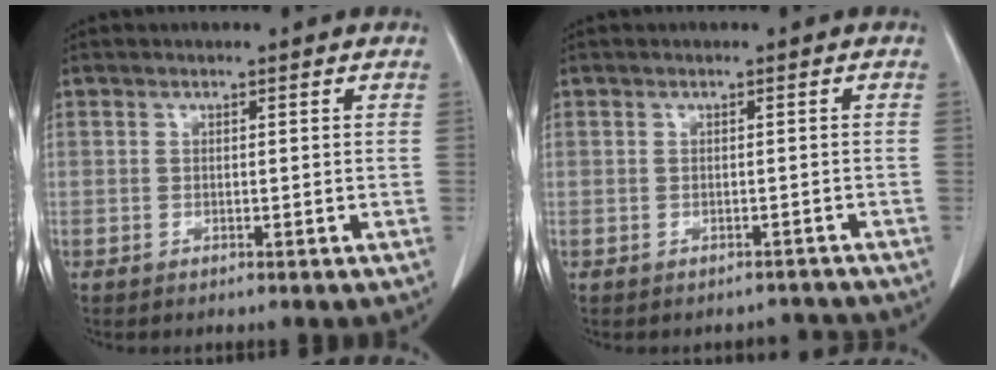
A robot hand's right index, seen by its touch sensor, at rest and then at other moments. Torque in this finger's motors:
{"motor_torque": [-0.41, 0.22, -0.44, -0.14]}